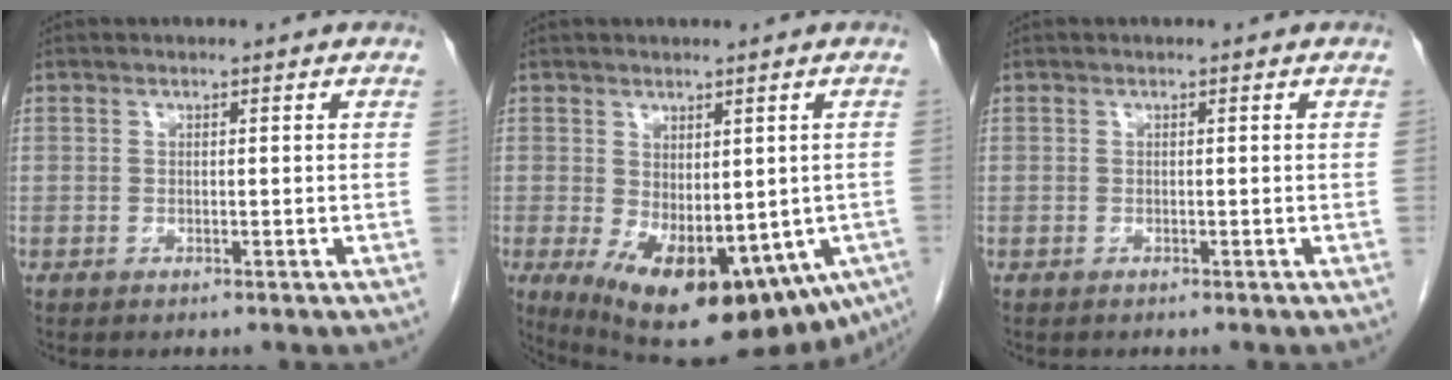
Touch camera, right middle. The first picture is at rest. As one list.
[{"total": 20.5, "force": [-9.8, 9.3, 15.5], "torque": [-0.202, -0.044, -0.110]}, {"total": 0.0}]